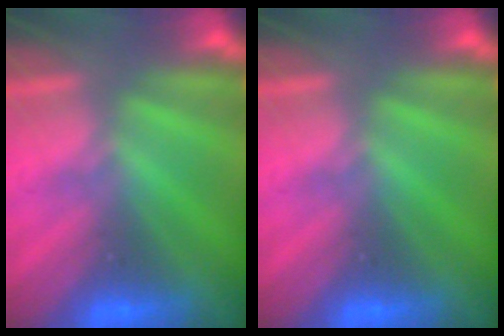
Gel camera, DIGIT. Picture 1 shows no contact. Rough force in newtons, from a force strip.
{"total": 0.0}